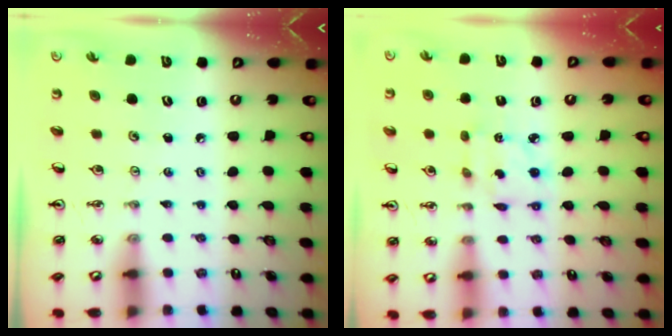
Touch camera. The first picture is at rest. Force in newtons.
{"total": 3.7, "press": 3.7, "slide": 0.1}